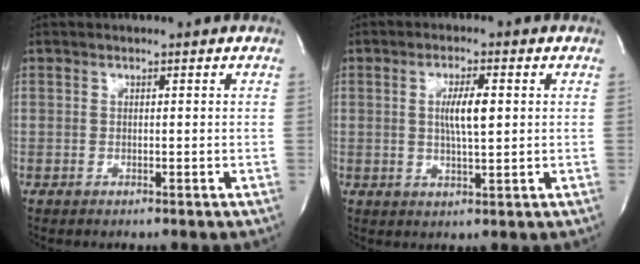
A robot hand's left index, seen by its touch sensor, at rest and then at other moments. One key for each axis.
{"total": 5.1, "fx": 0.7, "fy": 0.8, "fz": 5.0, "tx": -0.089, "ty": 0.000, "tz": 0.011}